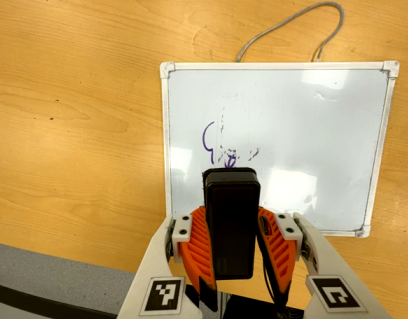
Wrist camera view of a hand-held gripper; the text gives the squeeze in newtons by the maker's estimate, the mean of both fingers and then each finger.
{"total": 7.2, "left": 6.4, "right": 8.1}